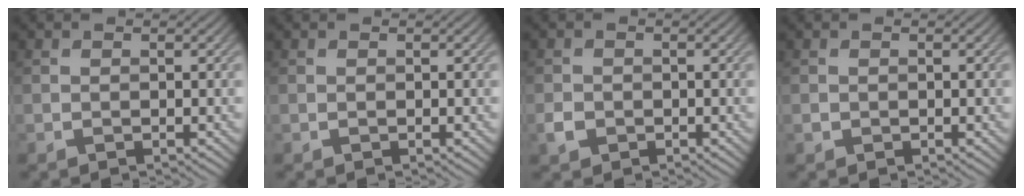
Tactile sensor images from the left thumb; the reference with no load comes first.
{"total": 0.0}
{"total": 1.8, "force": [-0.8, 1.4, 0.7], "torque": [-0.015, -0.004, -0.020]}
{"total": 0.5, "force": [-0.2, 0.5, 0.1], "torque": [-0.001, -0.005, -0.005]}